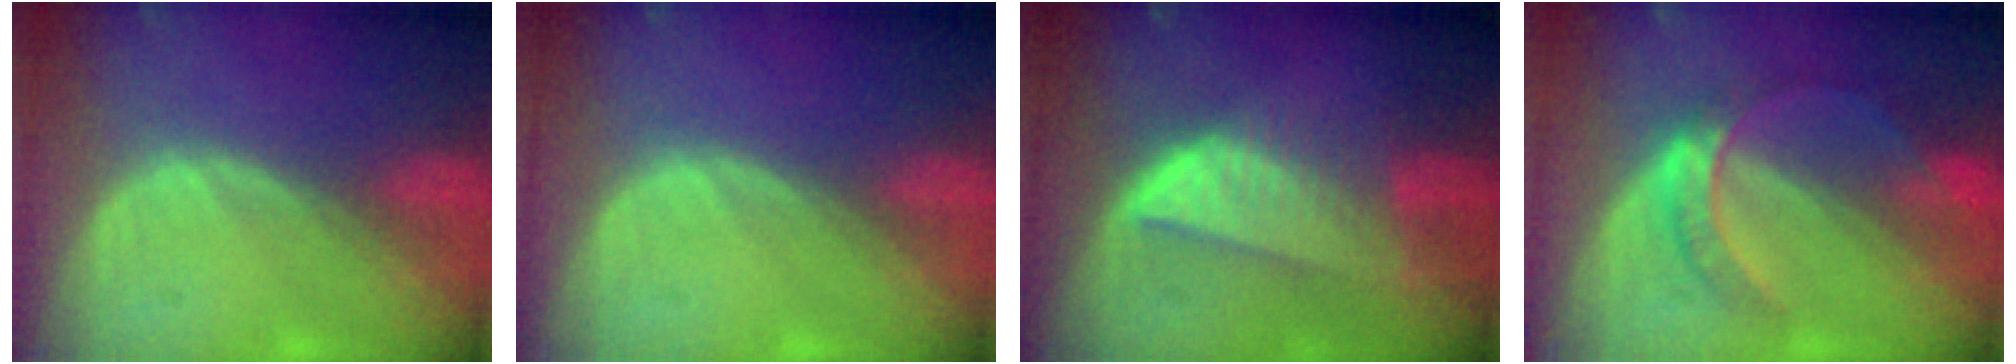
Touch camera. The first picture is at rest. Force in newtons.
{"total": 0.0}
{"total": 7.9, "press": 7.0, "slide": 3.7}
{"total": 5.6, "press": 5.5, "slide": 1.0}